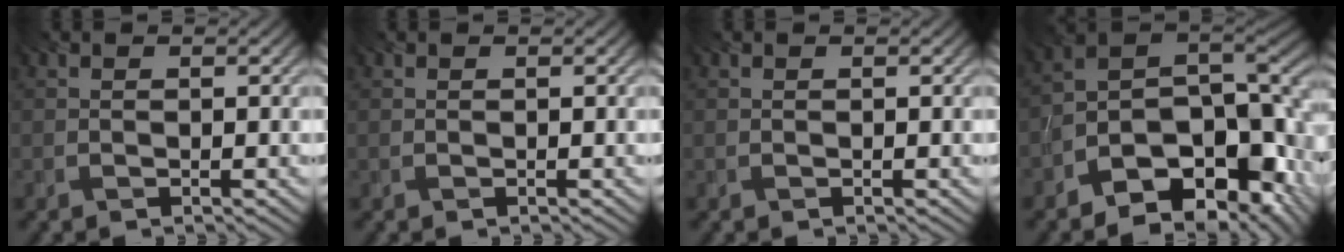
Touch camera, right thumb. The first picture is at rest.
{"total": 0.0}
{"total": 0.0}
{"total": 14.8, "force": [-7.1, 8.0, 10.3], "torque": [-0.175, -0.019, -0.112]}